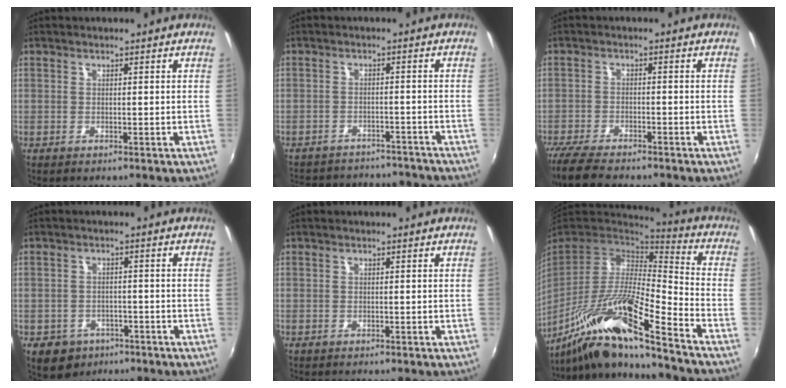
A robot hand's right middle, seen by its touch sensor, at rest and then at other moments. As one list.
[{"total": 17.0, "force": [-14.7, 6.6, 5.3], "torque": [-0.120, 0.032, -0.184]}, {"total": 9.0, "force": [-7.9, 1.9, 4.0], "torque": [-0.108, -0.032, -0.142]}, {"total": 7.2, "force": [-3.9, 5.6, 2.2], "torque": [-0.061, -0.003, -0.049]}, {"total": 0.0}, {"total": 18.3, "force": [-11.9, 1.3, 13.9], "torque": [-0.250, -0.030, -0.233]}]